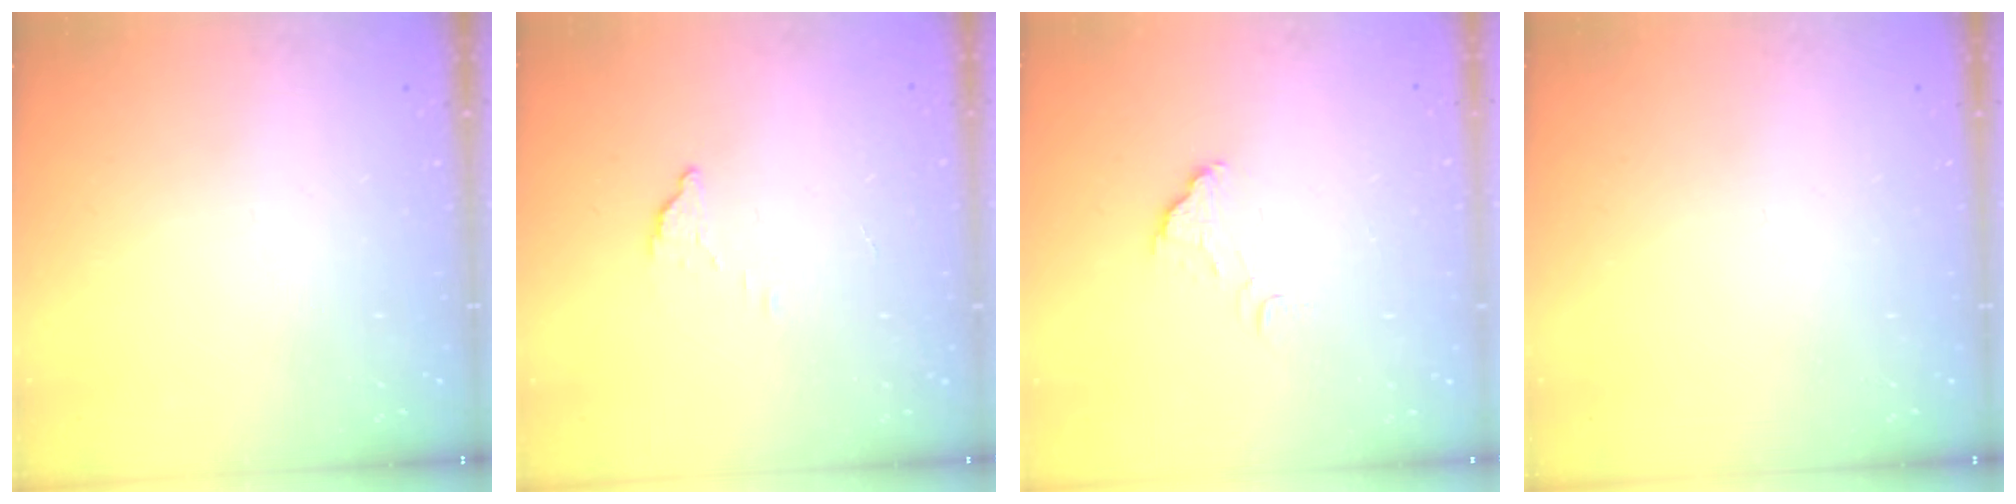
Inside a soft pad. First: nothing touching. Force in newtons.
{"total": 2.3, "press": 2.3, "slide": 0.1}
{"total": 2.4, "press": 2.4, "slide": 0.1}
{"total": 0.0}